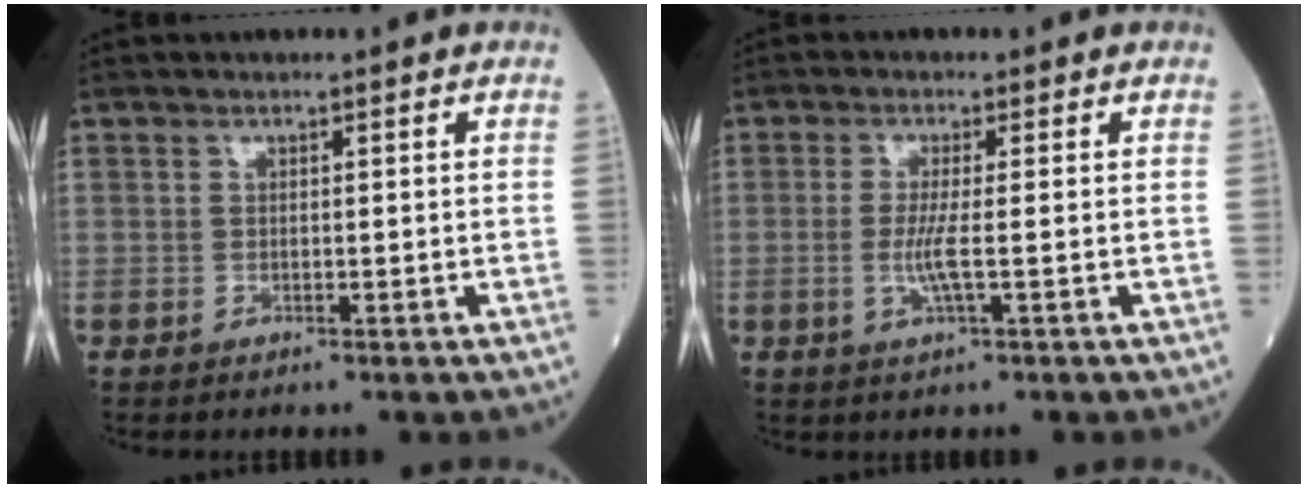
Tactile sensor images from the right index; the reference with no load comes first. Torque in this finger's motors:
{"motor_torque": [-0.01, 0.01, -0.01, 0.02]}